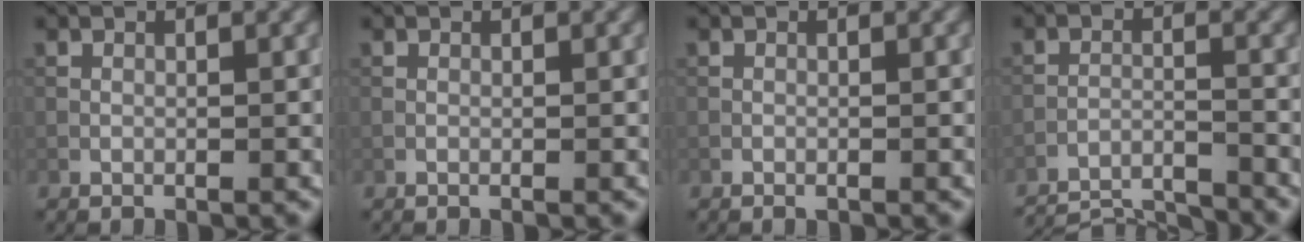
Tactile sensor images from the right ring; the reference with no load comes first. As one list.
[{"total": 0.0}, {"total": 0.0}, {"total": 10.8, "force": [-10.5, 1.7, 1.8], "torque": [-0.028, -0.018, -0.156]}]